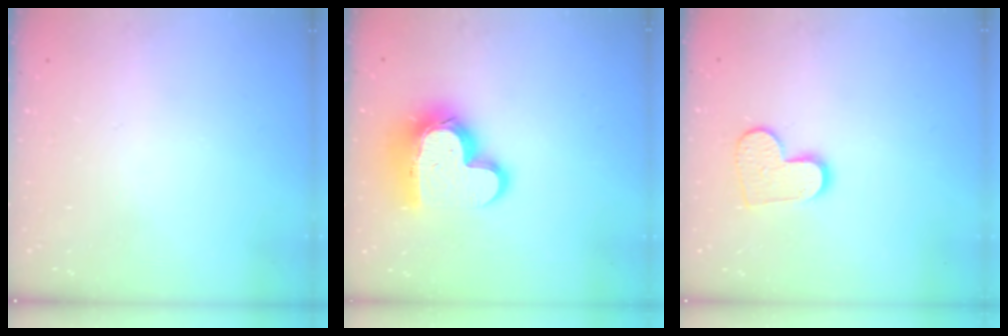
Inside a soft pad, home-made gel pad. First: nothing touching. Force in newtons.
{"total": 16.3, "press": 16.3, "slide": 1.1}
{"total": 10.8, "press": 10.7, "slide": 0.9}